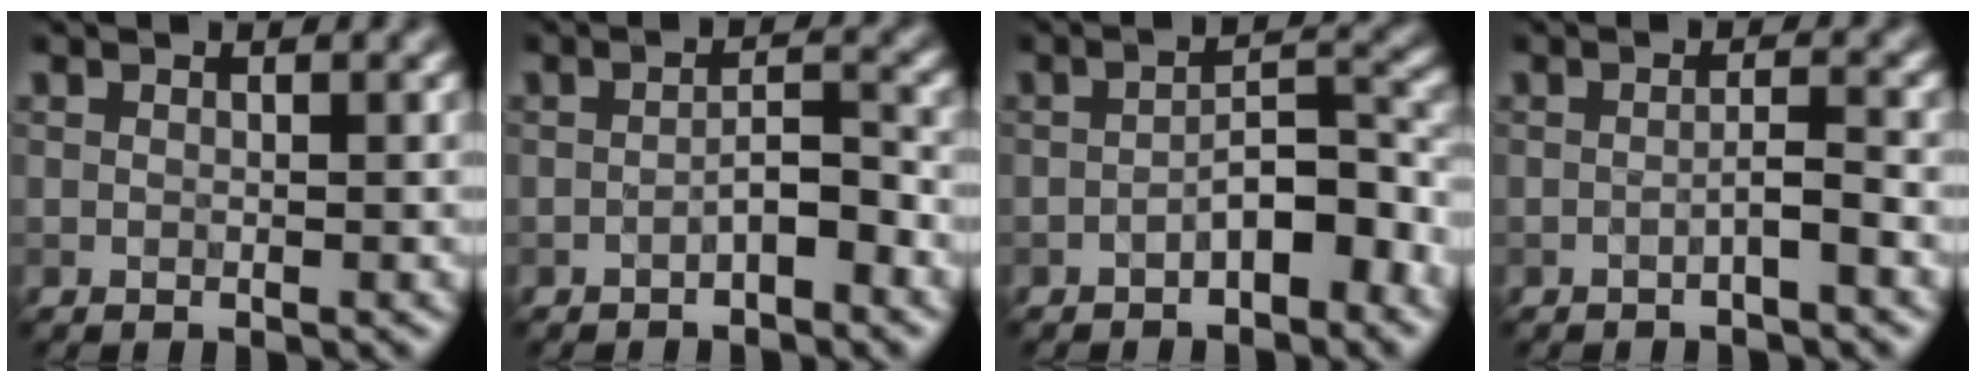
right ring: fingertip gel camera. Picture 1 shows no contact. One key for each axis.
{"total": 2.0, "fx": -1.2, "fy": 0.5, "fz": 1.6, "tx": -0.027, "ty": 0.008, "tz": -0.022}
{"total": 3.8, "fx": -2.0, "fy": 1.4, "fz": 2.9, "tx": -0.043, "ty": 0.016, "tz": -0.035}
{"total": 1.5, "fx": -0.8, "fy": 0.1, "fz": 1.2, "tx": -0.020, "ty": 0.004, "tz": -0.017}